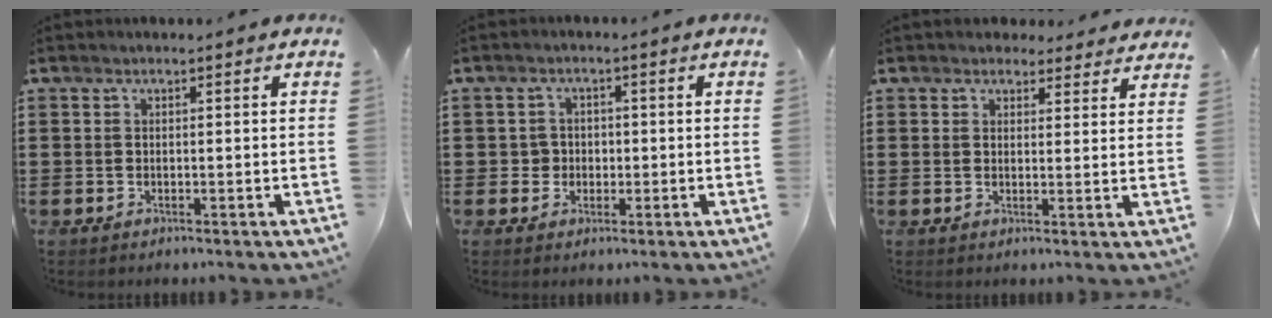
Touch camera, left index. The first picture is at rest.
{"total": 2.7, "force": [-0.4, 2.6, 0.7], "torque": [-0.025, 0.007, -0.012]}
{"total": 3.0, "force": [2.8, 1.1, 0.4], "torque": [-0.008, -0.006, 0.051]}